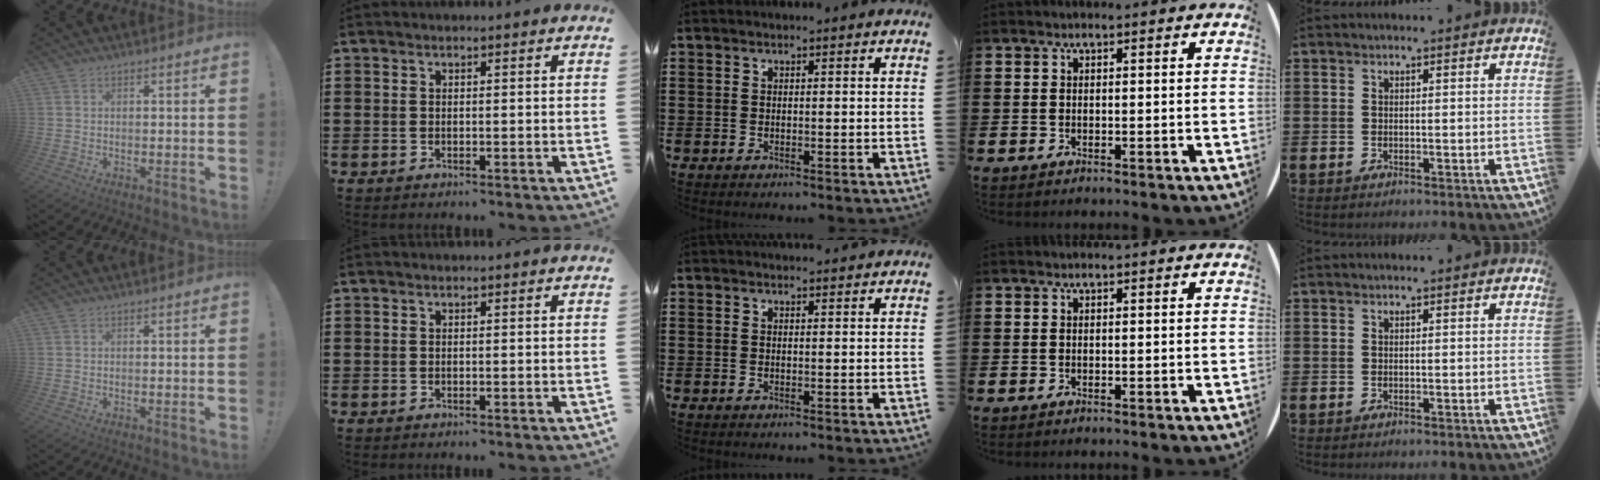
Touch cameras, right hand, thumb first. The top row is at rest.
{"middle": {"total": 0.9, "force": [0.9, 0.1, 0.2], "torque": [0.002, -0.004, 0.015]}}